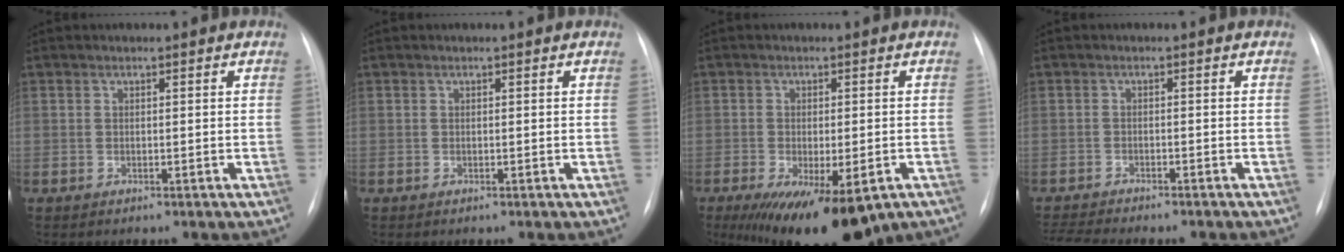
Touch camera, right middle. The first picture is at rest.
{"total": 0.0}
{"total": 14.4, "force": [-8.8, 5.1, 10.2], "torque": [-0.137, -0.027, -0.120]}
{"total": 8.7, "force": [-8.0, 0.8, 3.4], "torque": [-0.052, -0.002, -0.115]}